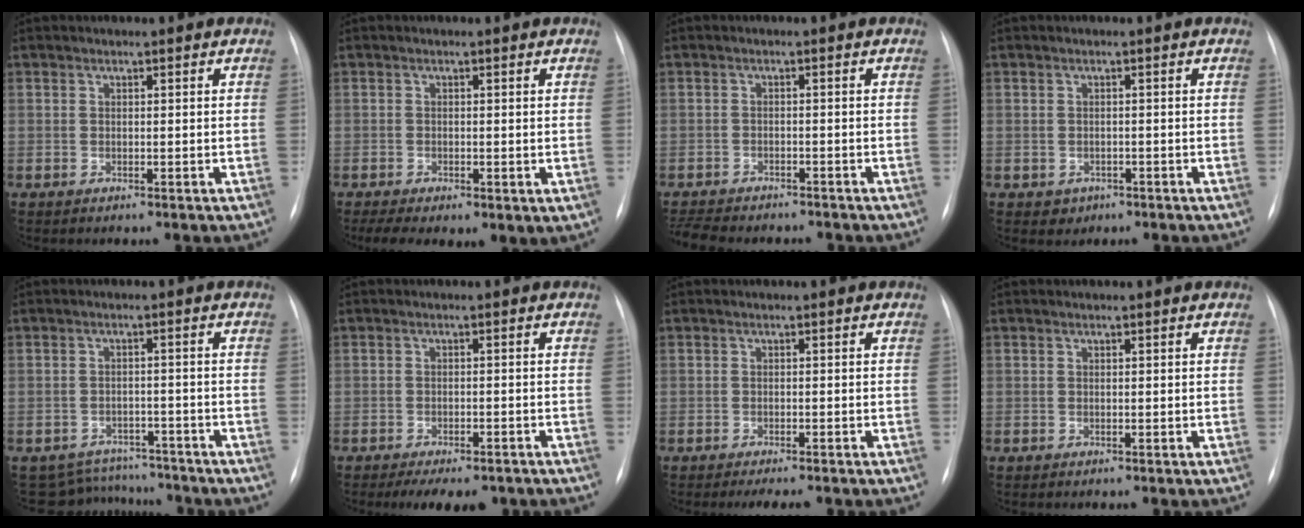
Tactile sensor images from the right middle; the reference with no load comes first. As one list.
[{"total": 7.8, "force": [-3.0, 4.1, 5.9], "torque": [-0.120, -0.013, -0.041]}, {"total": 9.7, "force": [-8.6, 2.7, 3.5], "torque": [-0.069, -0.007, -0.119]}, {"total": 1.8, "force": [-0.9, 1.5, 0.3], "torque": [-0.006, 0.003, -0.006]}, {"total": 7.2, "force": [-6.9, 2.1, -1.0], "torque": [0.012, 0.021, -0.089]}, {"total": 8.2, "force": [-6.4, 3.2, 4.1], "torque": [-0.050, 0.000, -0.081]}, {"total": 3.8, "force": [-3.1, 0.6, 2.0], "torque": [-0.025, -0.008, -0.038]}, {"total": 0.0}]